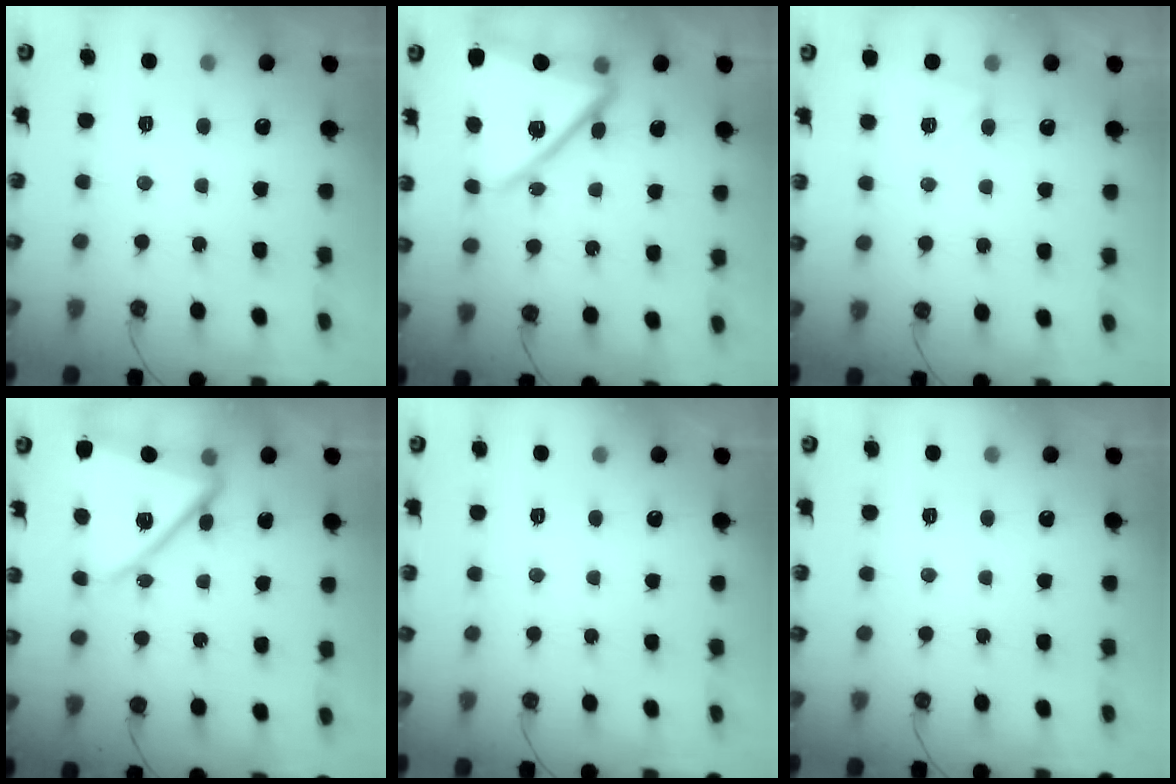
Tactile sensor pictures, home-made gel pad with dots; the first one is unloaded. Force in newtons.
{"total": 18.1, "press": 18.0, "slide": 1.5}
{"total": 4.2, "press": 3.5, "slide": 2.4}
{"total": 16.2, "press": 16.1, "slide": 1.3}
{"total": 0.0}
{"total": 0.0}